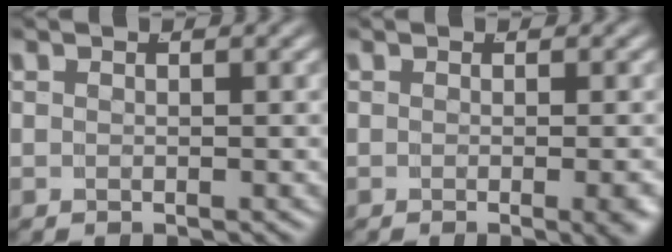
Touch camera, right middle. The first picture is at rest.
{"total": 1.7, "force": [-0.5, -0.2, 1.6], "torque": [-0.019, 0.000, -0.009]}